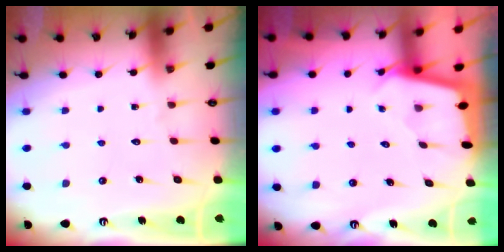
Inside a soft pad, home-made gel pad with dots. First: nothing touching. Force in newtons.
{"total": 1.8, "press": 1.8, "slide": 0.2}